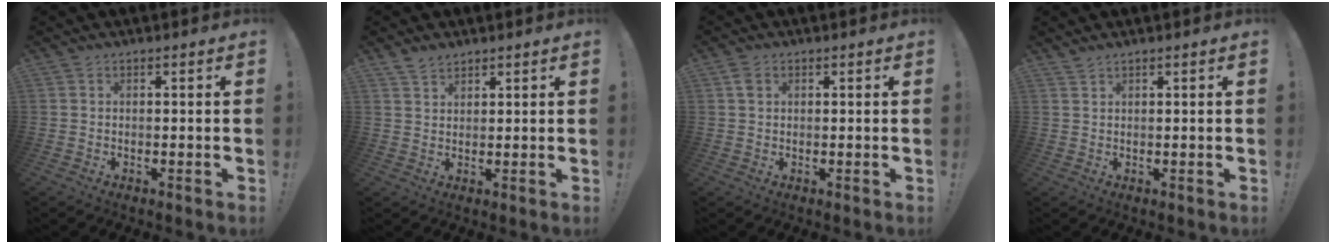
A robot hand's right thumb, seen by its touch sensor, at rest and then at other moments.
{"total": 3.6, "force": [3.0, 1.7, 1.1], "torque": [-0.013, -0.020, 0.056]}
{"total": 2.5, "force": [1.0, 1.6, 1.5], "torque": [-0.029, 0.003, 0.020]}
{"total": 1.2, "force": [1.1, 0.2, 0.4], "torque": [-0.010, -0.002, 0.021]}